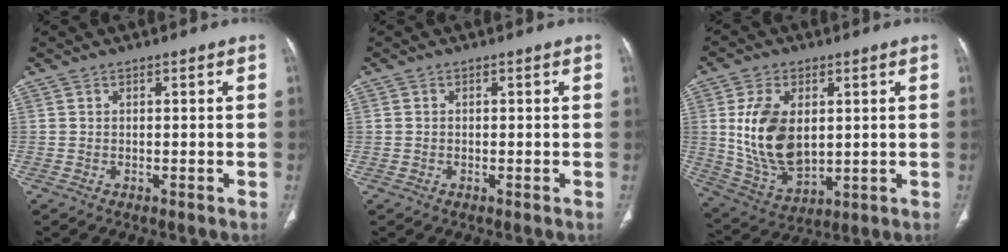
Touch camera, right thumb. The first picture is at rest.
{"total": 0.0}
{"total": 14.8, "force": [2.0, 9.1, 11.5], "torque": [-0.203, -0.016, 0.053]}